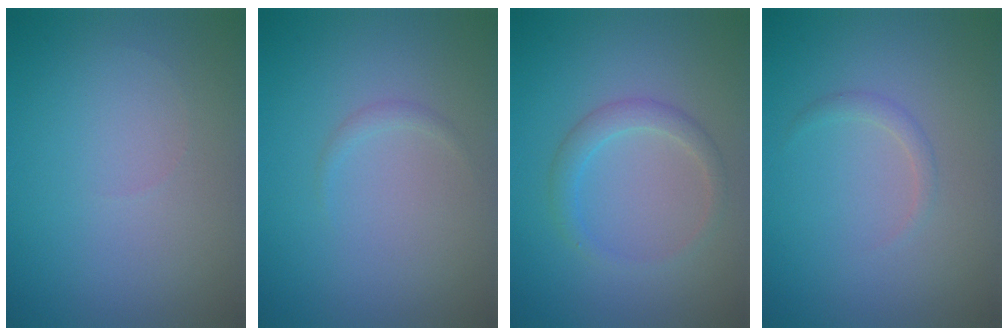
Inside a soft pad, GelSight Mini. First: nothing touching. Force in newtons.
{"total": 0.6, "press": 0.6, "slide": 0.0}
{"total": 2.0, "press": 2.0, "slide": 0.1}
{"total": 0.9, "press": 0.9, "slide": 0.1}